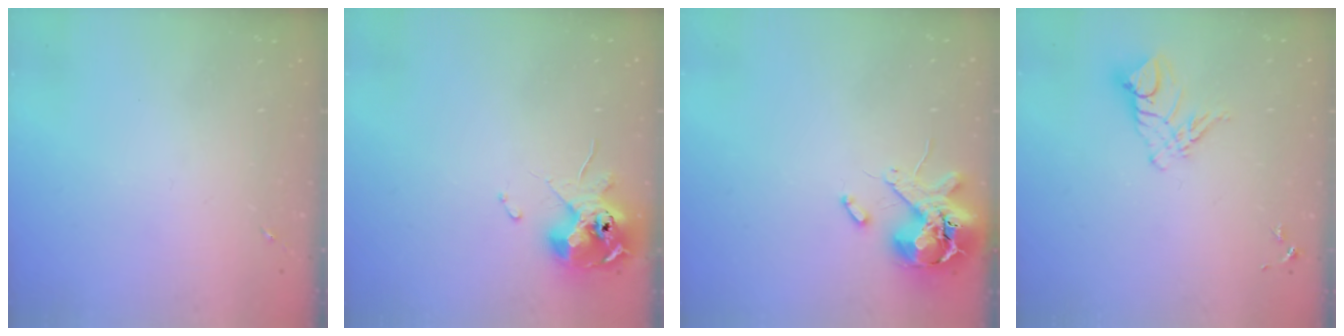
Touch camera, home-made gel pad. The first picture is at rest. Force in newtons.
{"total": 10.8, "press": 10.7, "slide": 1.7}
{"total": 12.2, "press": 12.0, "slide": 1.8}
{"total": 10.4, "press": 10.3, "slide": 0.7}